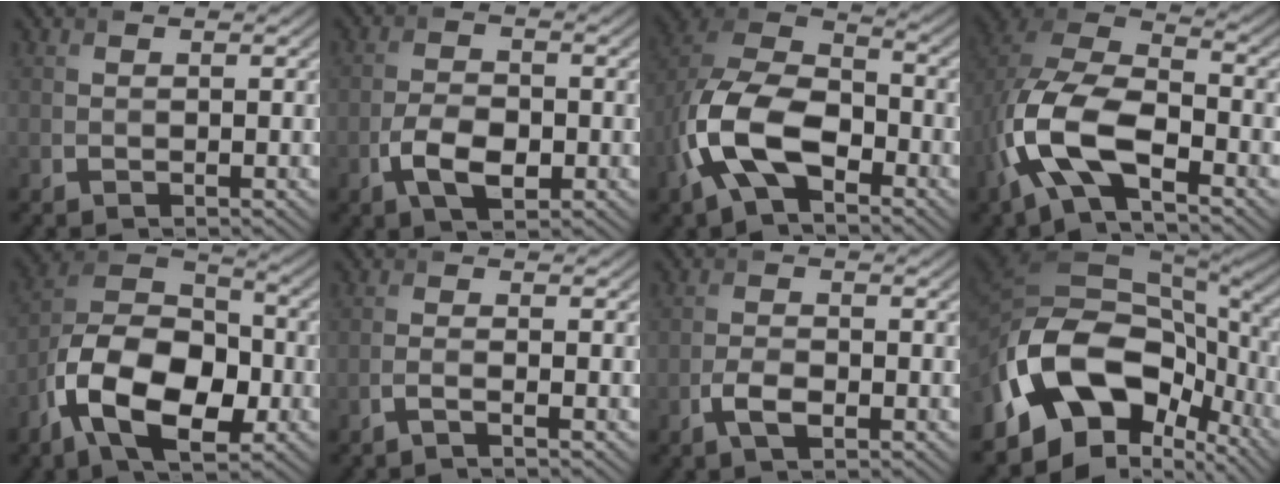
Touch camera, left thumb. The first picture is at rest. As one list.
[{"total": 5.2, "force": [-2.0, 2.8, 3.9], "torque": [-0.081, -0.002, -0.040]}, {"total": 13.3, "force": [-5.6, 7.4, 9.6], "torque": [-0.230, -0.013, -0.119]}, {"total": 13.2, "force": [-5.5, 6.4, 10.1], "torque": [-0.240, -0.013, -0.116]}, {"total": 14.4, "force": [-6.1, 8.3, 10.0], "torque": [-0.202, -0.018, -0.133]}, {"total": 1.6, "force": [-1.1, 0.2, 1.1], "torque": [-0.014, 0.004, -0.034]}, {"total": 3.0, "force": [-1.6, 1.3, 2.2], "torque": [-0.048, -0.001, -0.035]}, {"total": 17.9, "force": [-6.0, 10.9, 12.9], "torque": [-0.287, -0.019, -0.094]}]